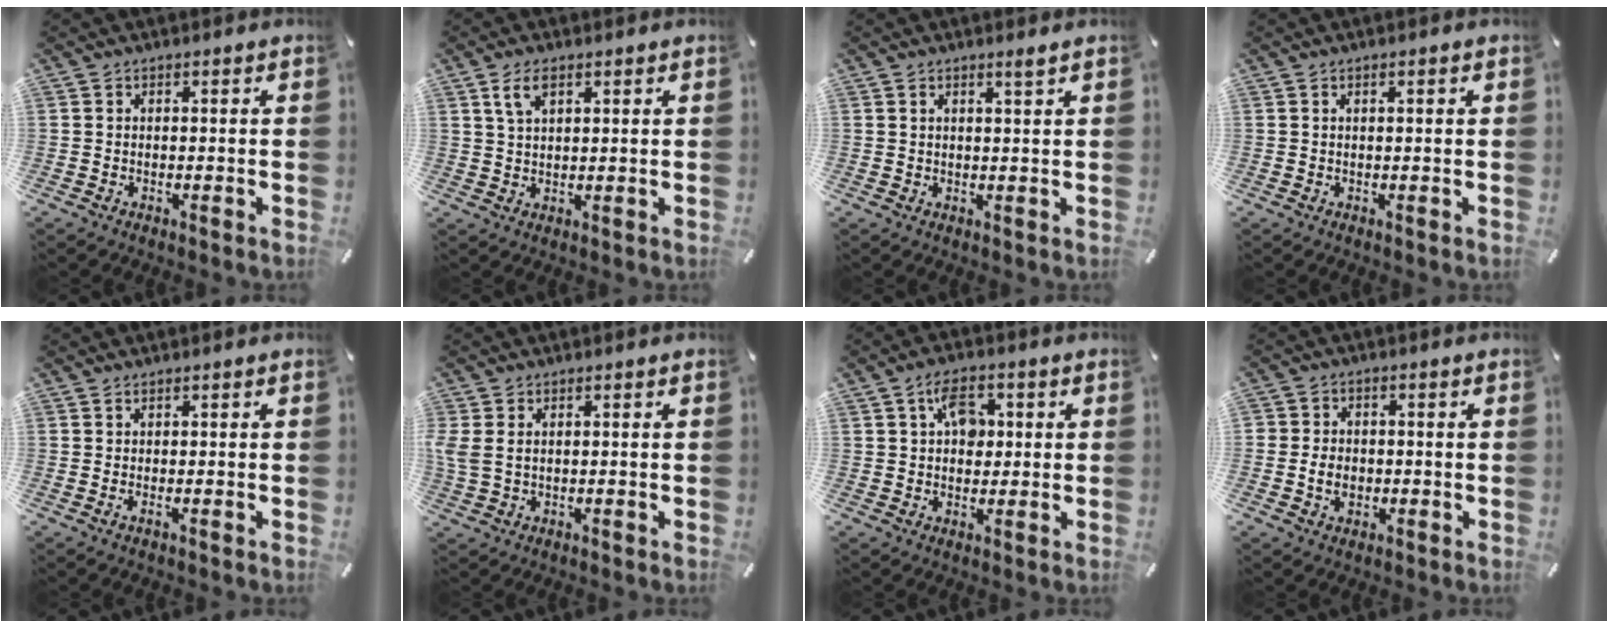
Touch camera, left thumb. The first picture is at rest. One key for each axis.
{"total": 4.4, "fx": 2.5, "fy": 2.0, "fz": 3.1, "tx": -0.066, "ty": 0.002, "tz": 0.045}
{"total": 1.6, "fx": 1.3, "fy": 0.1, "fz": 1.0, "tx": -0.019, "ty": -0.002, "tz": 0.024}
{"total": 0.9, "fx": 0.4, "fy": 0.1, "fz": 0.8, "tx": -0.014, "ty": 0.001, "tz": 0.006}
{"total": 0.9, "fx": 0.0, "fy": 0.1, "fz": 0.9, "tx": -0.016, "ty": -0.004, "tz": 0.000}
{"total": 3.2, "fx": 0.9, "fy": 2.0, "fz": 2.3, "tx": -0.062, "ty": -0.003, "tz": 0.013}
{"total": 7.0, "fx": 1.8, "fy": 4.9, "fz": 4.6, "tx": -0.066, "ty": 0.001, "tz": 0.027}
{"total": 4.8, "fx": -1.0, "fy": 4.0, "fz": 2.4, "tx": -0.050, "ty": 0.006, "tz": -0.019}